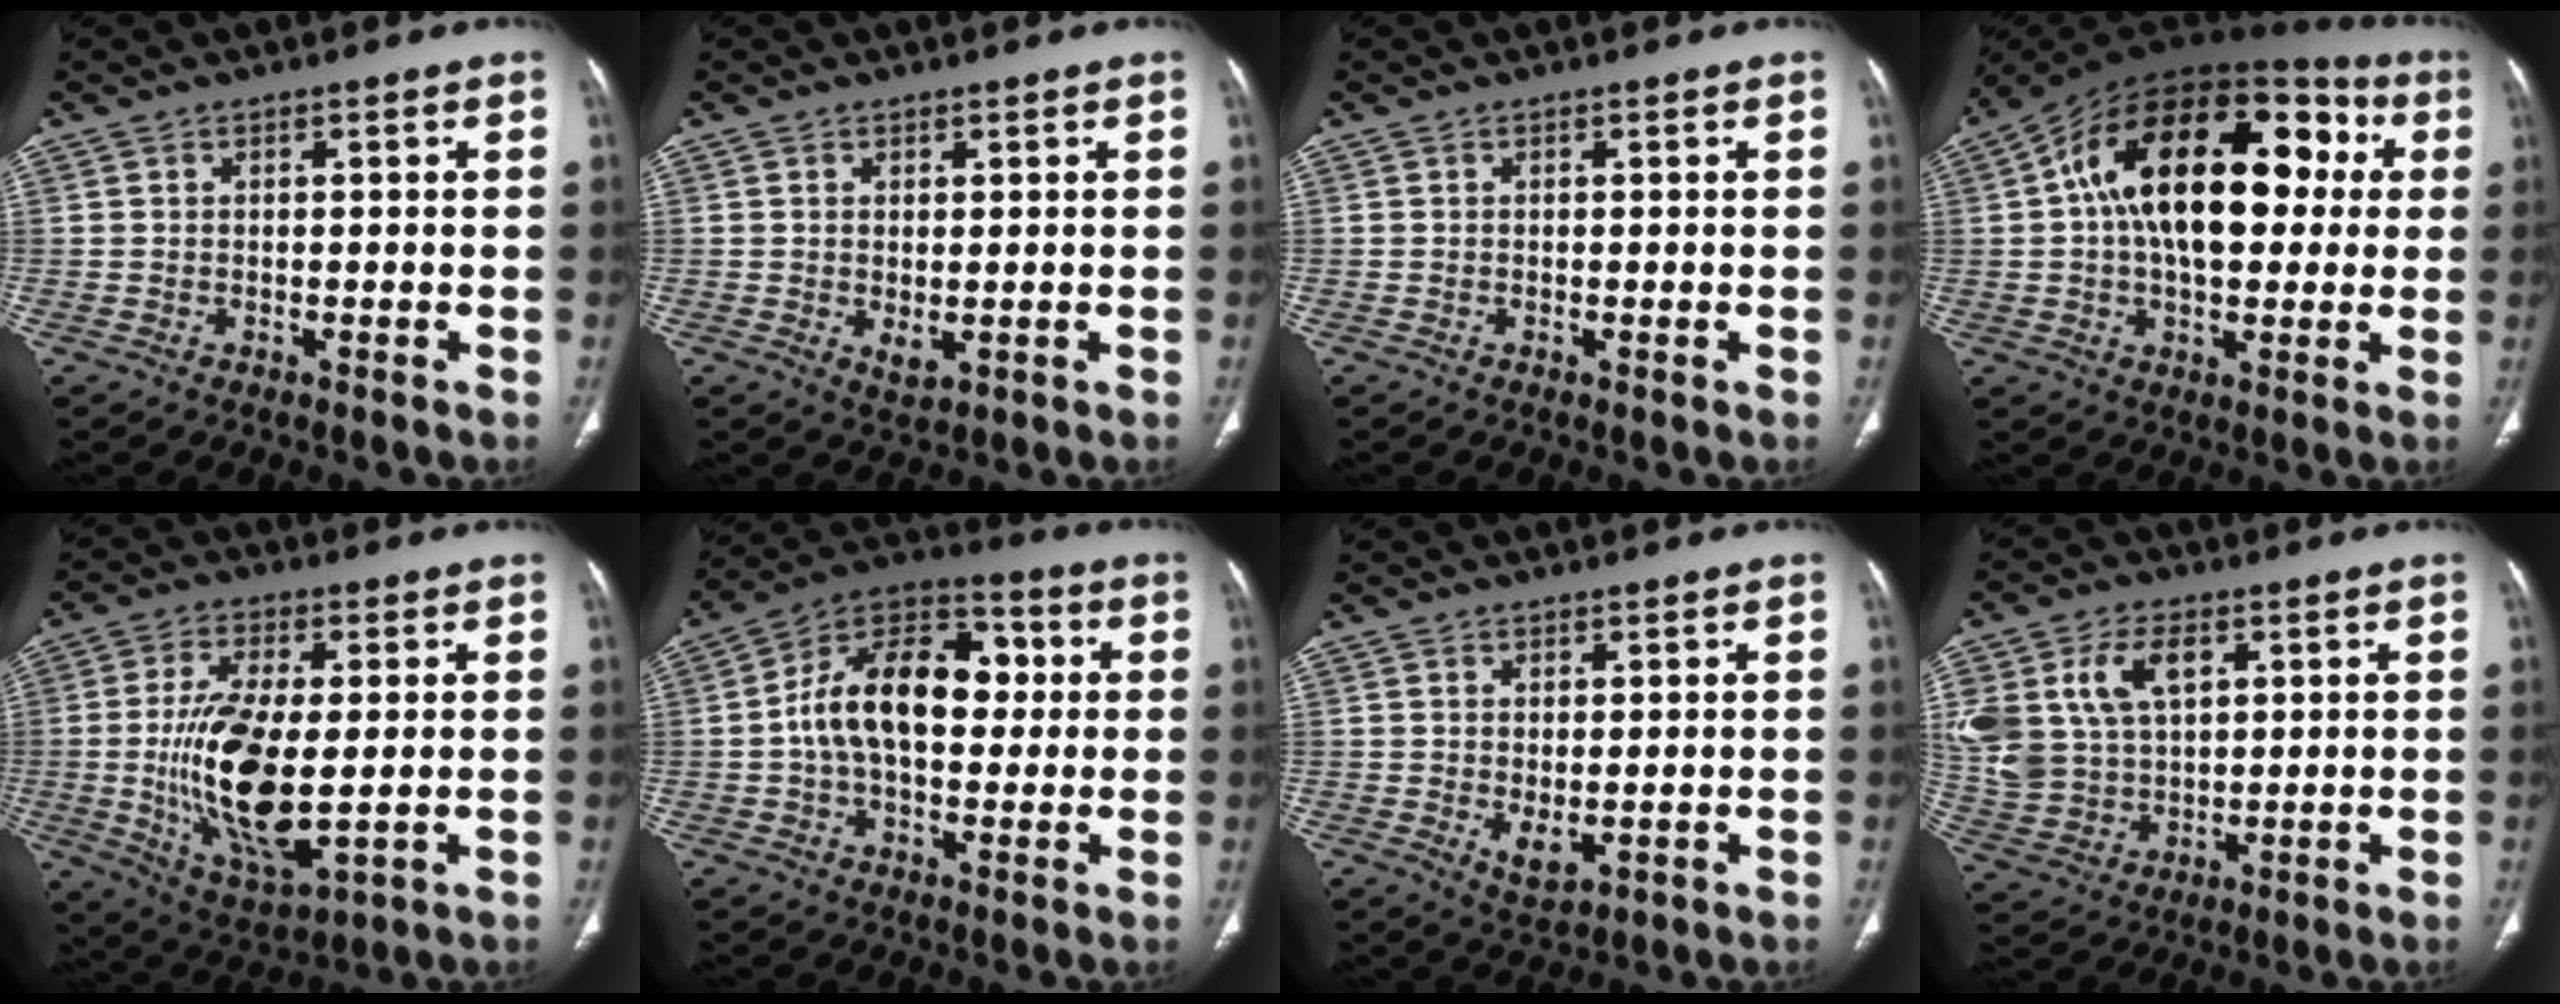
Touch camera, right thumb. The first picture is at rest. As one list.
[{"total": 2.5, "force": [-0.1, 1.3, 2.1], "torque": [-0.034, -0.009, 0.007]}, {"total": 0.0}, {"total": 25.2, "force": [3.9, 14.1, 20.6], "torque": [-0.312, 0.045, 0.051]}, {"total": 17.2, "force": [-1.0, 7.0, 15.7], "torque": [-0.299, -0.022, -0.006]}, {"total": 17.1, "force": [1.2, 10.5, 13.4], "torque": [-0.200, 0.037, 0.010]}, {"total": 3.6, "force": [-0.2, 1.9, 3.0], "torque": [-0.046, -0.011, 0.008]}, {"total": 15.7, "force": [5.1, 10.4, 10.6], "torque": [-0.221, -0.006, 0.112]}]